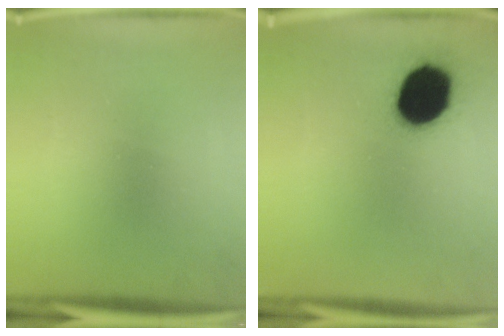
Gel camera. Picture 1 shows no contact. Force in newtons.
{"total": 17.4}